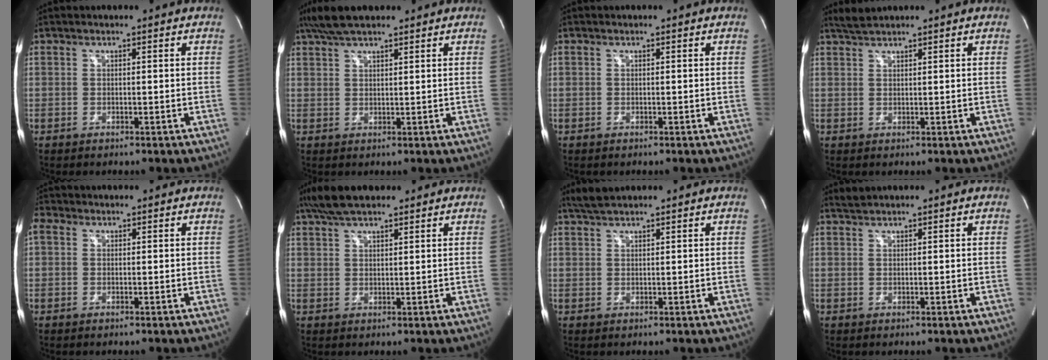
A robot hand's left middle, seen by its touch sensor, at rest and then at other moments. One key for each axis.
{"total": 7.2, "fx": 5.7, "fy": 1.5, "fz": 4.0, "tx": -0.078, "ty": 0.032, "tz": 0.104}
{"total": 0.0}
{"total": 2.2, "fx": 2.1, "fy": -0.1, "fz": 0.6, "tx": -0.017, "ty": 0.011, "tz": 0.044}
{"total": 1.8, "fx": 0.6, "fy": 1.5, "fz": 0.8, "tx": -0.025, "ty": 0.015, "tz": 0.010}
{"total": 7.6, "fx": 6.0, "fy": 1.9, "fz": 4.2, "tx": -0.082, "ty": 0.030, "tz": 0.109}
{"total": 2.8, "fx": 2.6, "fy": 0.2, "fz": 1.2, "tx": -0.032, "ty": 0.013, "tz": 0.052}
{"total": 1.1, "fx": 1.1, "fy": -0.2, "fz": 0.1, "tx": -0.008, "ty": 0.008, "tz": 0.027}